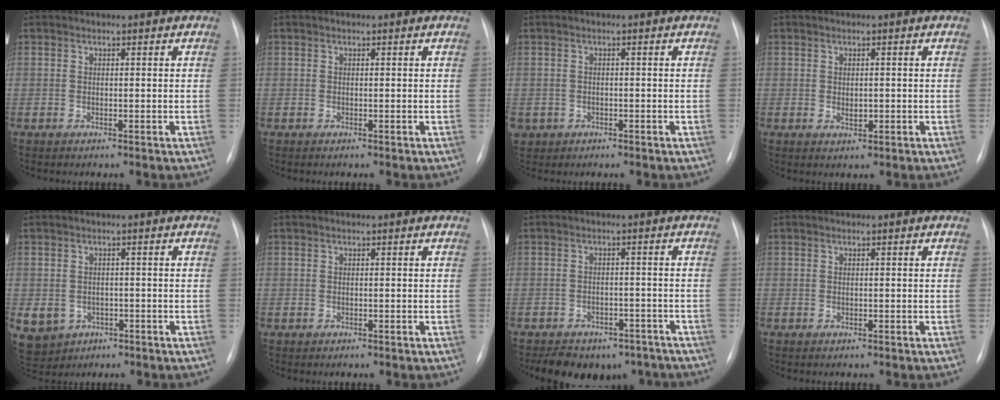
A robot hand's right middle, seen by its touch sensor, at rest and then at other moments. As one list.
[{"total": 0.0}, {"total": 3.6, "force": [-1.7, 3.1, 0.6], "torque": [-0.013, 0.003, -0.024]}, {"total": 1.6, "force": [-0.2, 1.0, 1.3], "torque": [-0.020, -0.002, 0.001]}, {"total": 12.7, "force": [-4.8, 10.9, 4.5], "torque": [-0.141, 0.004, -0.054]}, {"total": 0.0}, {"total": 11.2, "force": [-8.5, 6.3, 3.5], "torque": [-0.041, 0.010, -0.100]}, {"total": 0.0}]